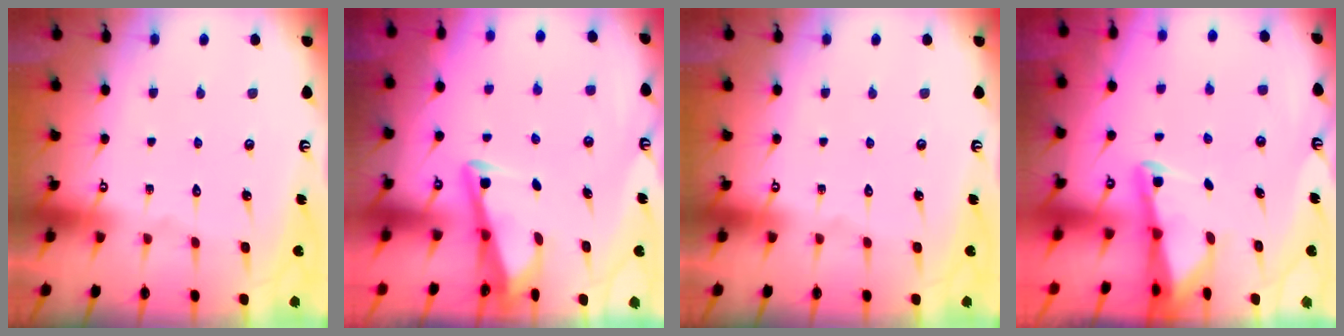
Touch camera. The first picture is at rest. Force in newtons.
{"total": 3.3, "press": 3.3, "slide": 0.3}
{"total": 0.0}
{"total": 2.2, "press": 2.2, "slide": 0.3}